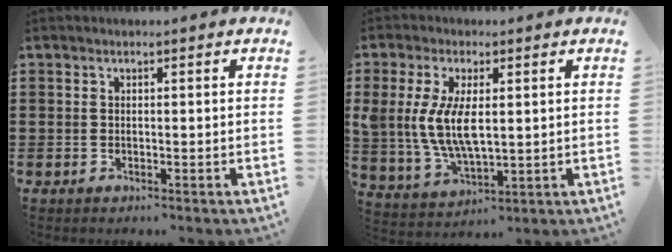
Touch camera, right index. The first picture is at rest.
{"total": 8.3, "force": [0.8, 4.0, 7.2], "torque": [-0.167, 0.000, 0.009]}